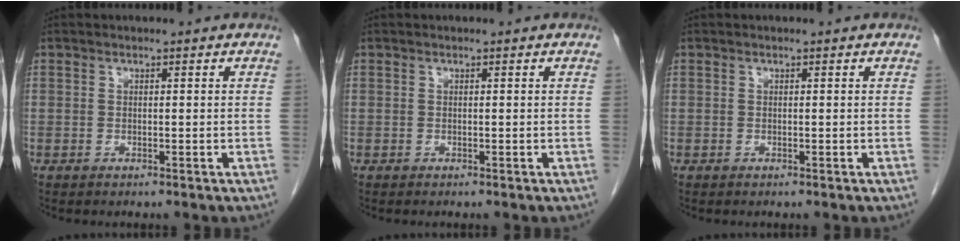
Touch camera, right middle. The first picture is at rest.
{"total": 0.0}
{"total": 0.0}